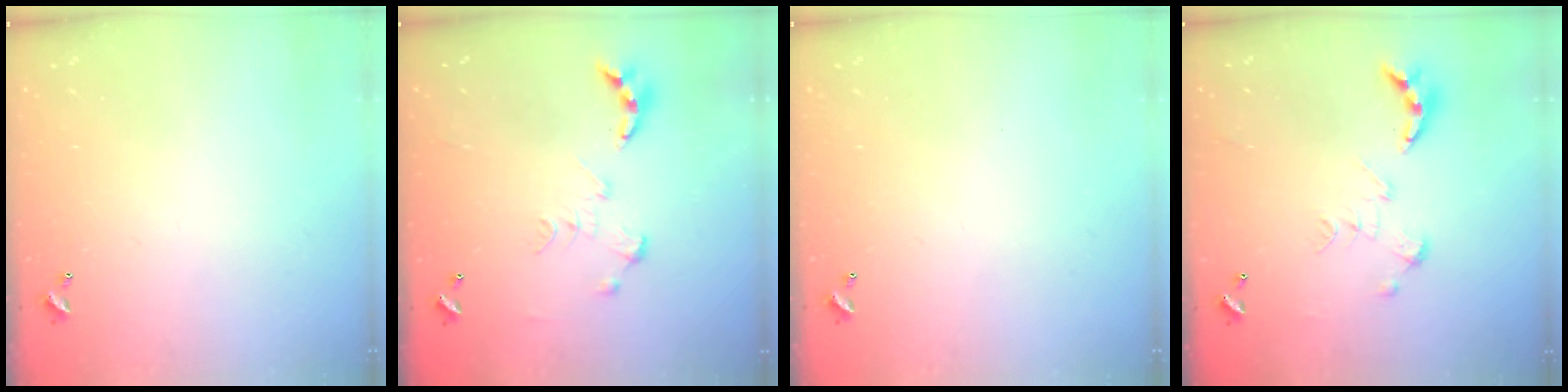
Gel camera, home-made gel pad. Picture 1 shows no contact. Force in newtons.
{"total": 0.0}
{"total": 0.0}
{"total": 0.8, "press": 0.8, "slide": 0.3}